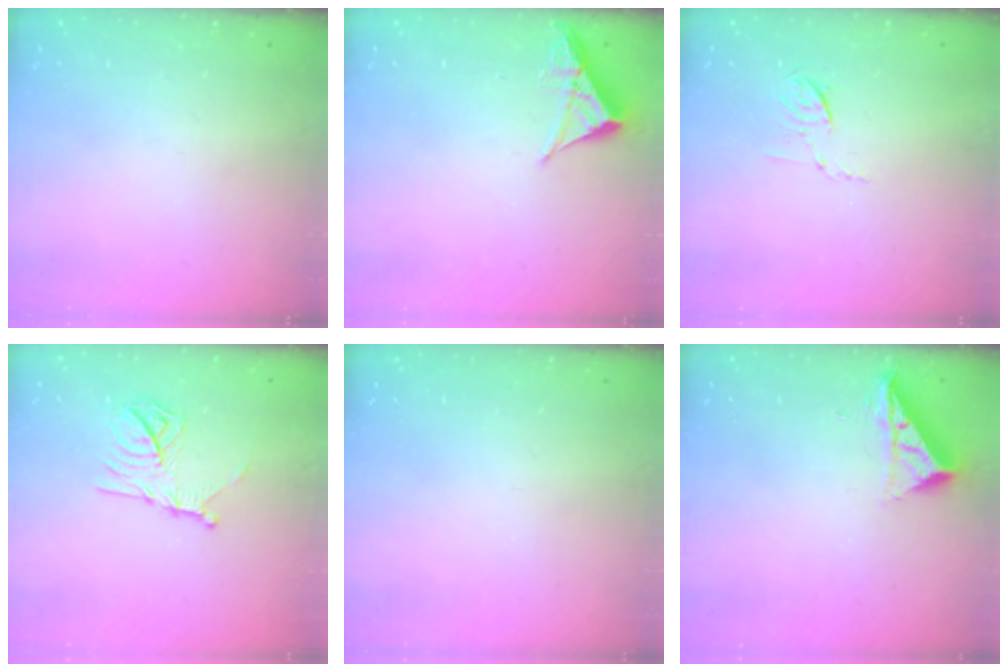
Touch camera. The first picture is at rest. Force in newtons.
{"total": 4.8, "press": 4.8, "slide": 0.7}
{"total": 4.4, "press": 4.2, "slide": 1.5}
{"total": 11.7, "press": 11.7, "slide": 0.4}
{"total": 0.0}
{"total": 7.7, "press": 7.7, "slide": 0.3}